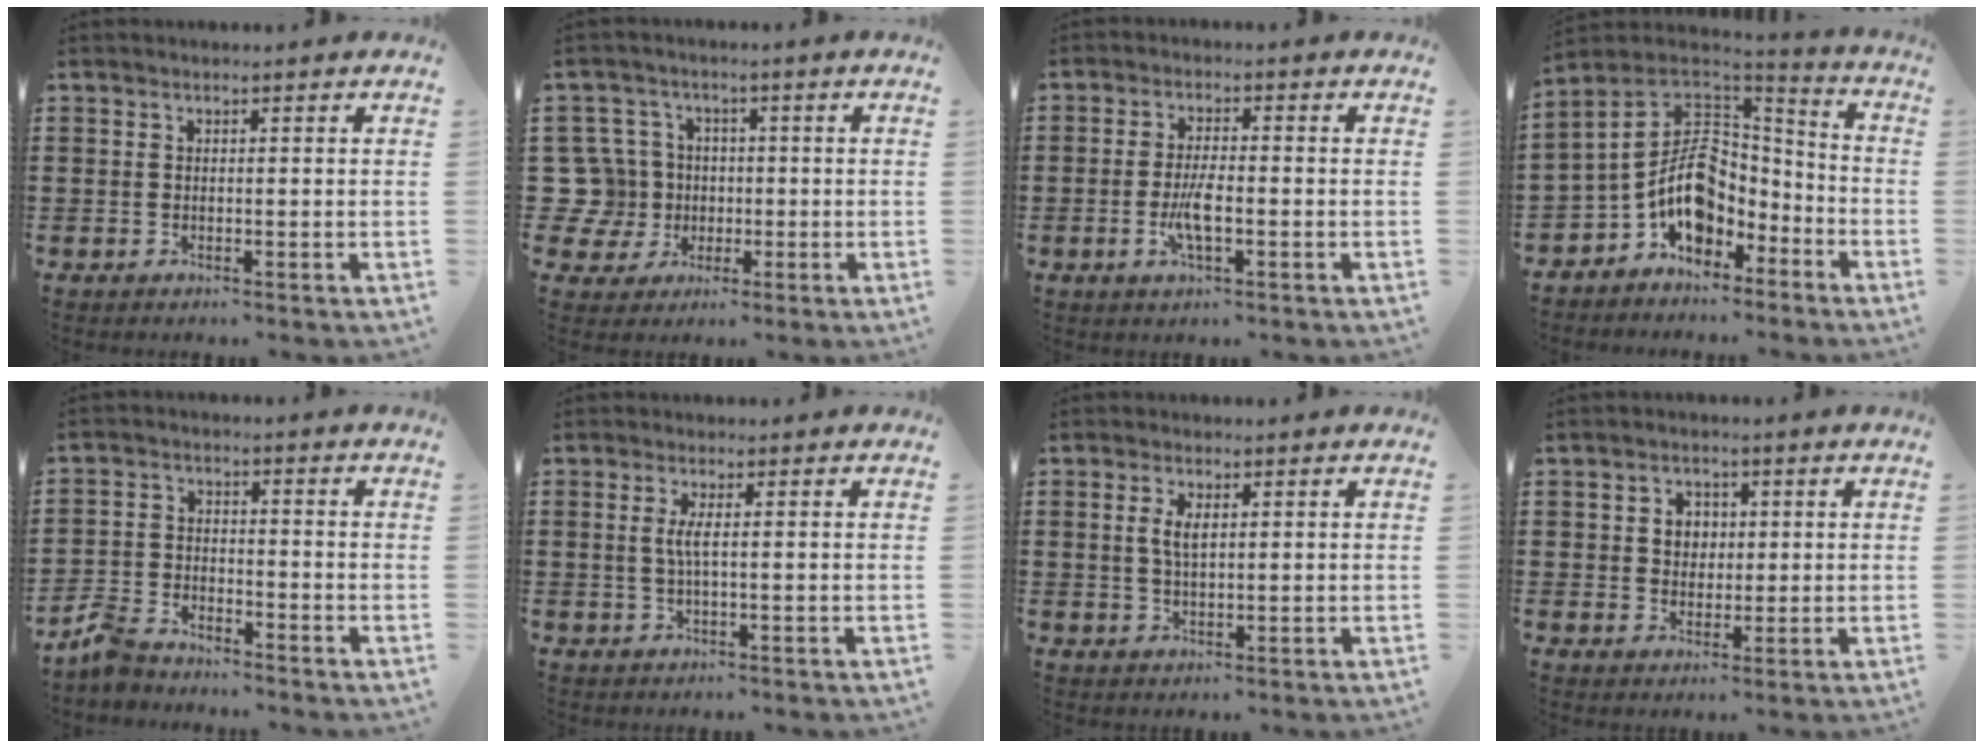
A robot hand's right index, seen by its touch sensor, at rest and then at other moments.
{"total": 8.6, "force": [-0.1, 8.1, 2.8], "torque": [-0.117, 0.014, 0.000]}
{"total": 4.4, "force": [-1.3, 1.1, 4.1], "torque": [-0.089, -0.004, -0.028]}
{"total": 11.2, "force": [-2.9, 7.6, 7.8], "torque": [-0.184, 0.000, -0.059]}
{"total": 4.7, "force": [-4.4, 1.2, 1.2], "torque": [-0.050, -0.004, -0.095]}
{"total": 2.4, "force": [0.1, 0.1, 2.4], "torque": [-0.055, -0.008, -0.001]}
{"total": 3.1, "force": [0.7, 1.2, 2.8], "torque": [-0.058, 0.006, 0.011]}
{"total": 3.2, "force": [0.5, 2.8, 1.4], "torque": [-0.038, 0.011, 0.006]}